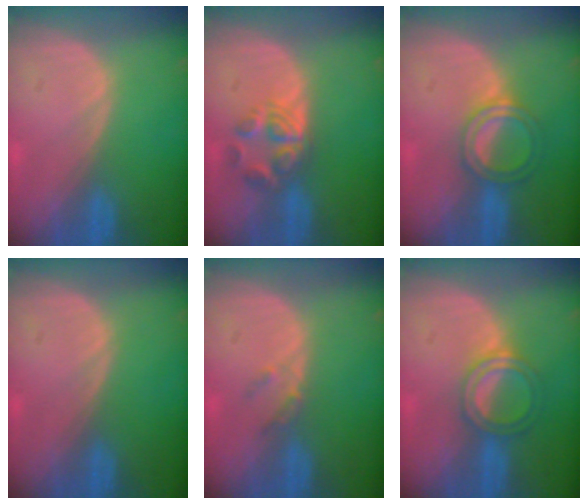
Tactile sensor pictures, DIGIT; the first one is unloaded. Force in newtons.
{"total": 5.7, "press": 4.7, "slide": 3.2}
{"total": 5.0, "press": 4.7, "slide": 1.7}
{"total": 0.0}
{"total": 1.8, "press": 1.6, "slide": 0.8}
{"total": 5.0, "press": 4.7, "slide": 1.7}